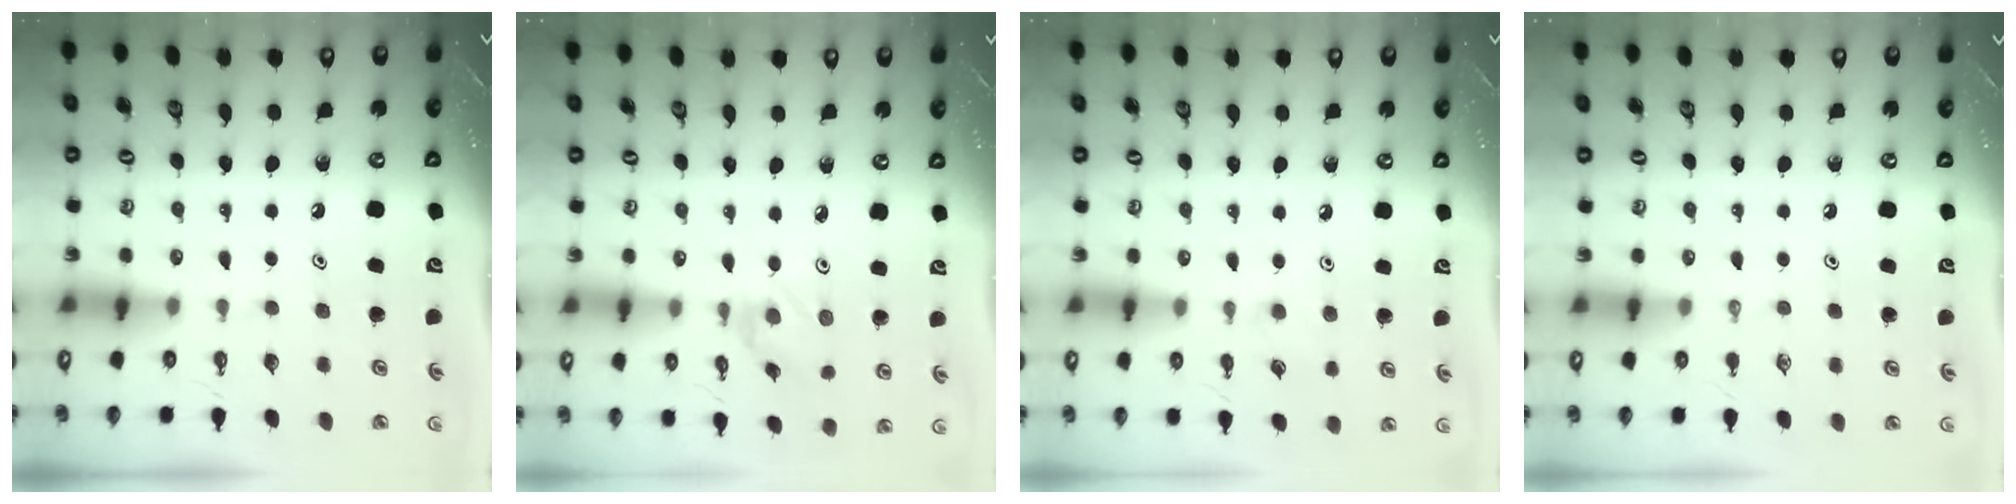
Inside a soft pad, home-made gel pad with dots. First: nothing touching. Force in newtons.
{"total": 1.3, "press": 1.3, "slide": 0.1}
{"total": 4.7, "press": 4.6, "slide": 0.7}
{"total": 0.0}